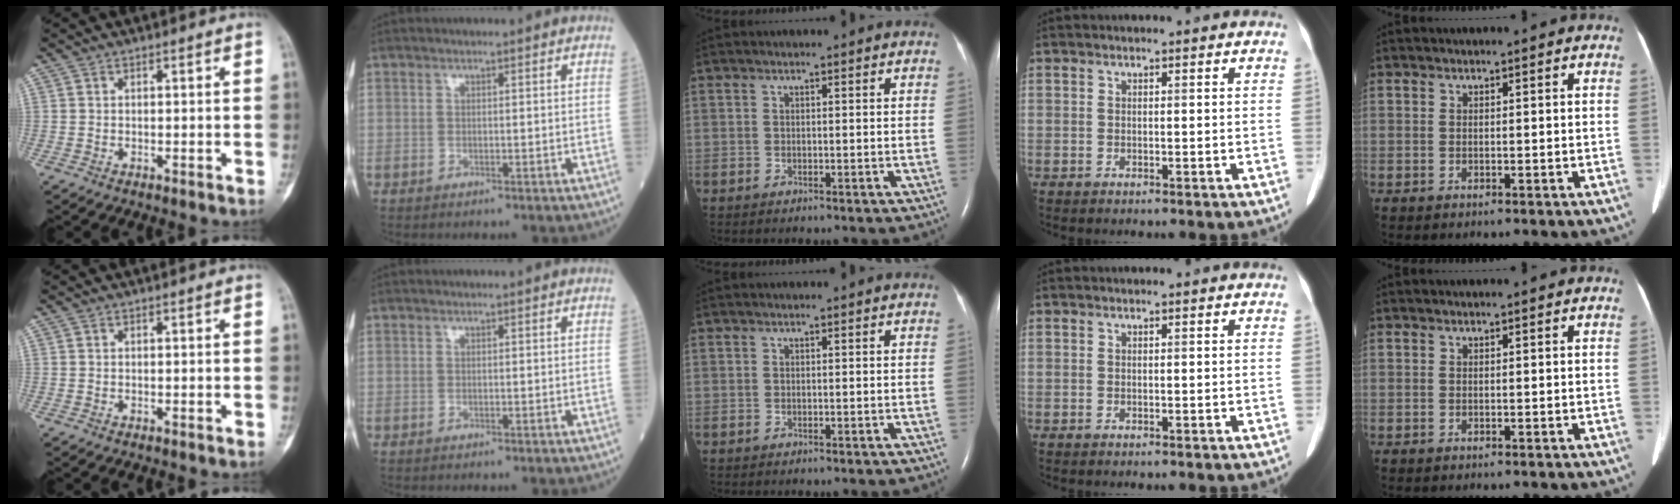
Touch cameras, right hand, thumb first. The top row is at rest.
{}